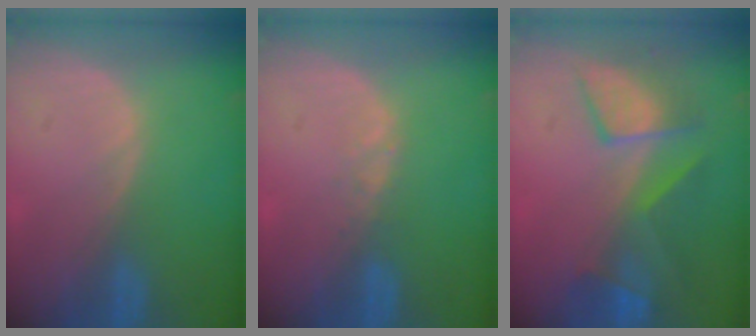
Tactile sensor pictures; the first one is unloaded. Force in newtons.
{"total": 1.0, "press": 1.0, "slide": 0.2}
{"total": 7.6, "press": 7.5, "slide": 1.1}